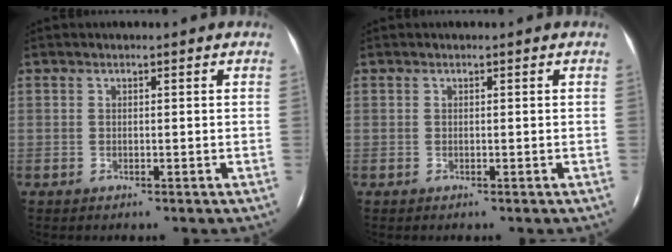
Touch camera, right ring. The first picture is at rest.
{"total": 0.0}